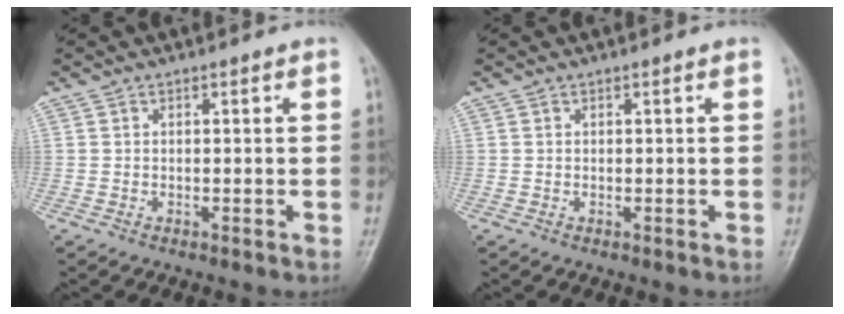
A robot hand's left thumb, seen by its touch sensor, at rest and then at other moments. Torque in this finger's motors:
{"motor_torque": [-0.06, 0.00, -0.11, -0.06, 0.00]}